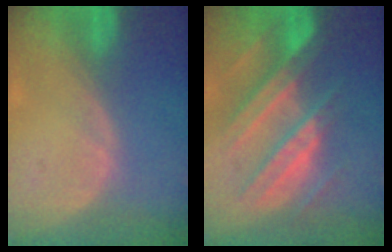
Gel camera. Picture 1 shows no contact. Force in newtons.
{"total": 10.4, "press": 9.2, "slide": 4.8}